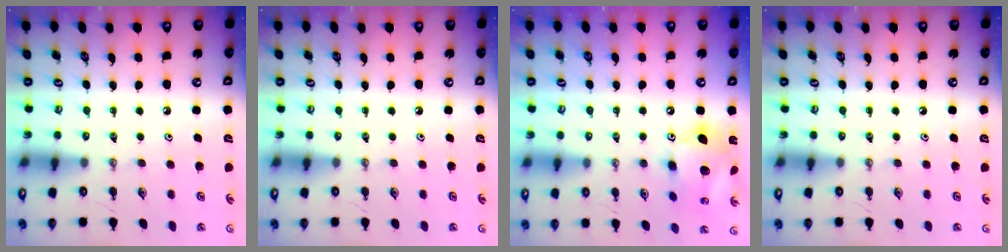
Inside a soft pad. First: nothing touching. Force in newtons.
{"total": 0.0}
{"total": 13.4, "press": 13.4, "slide": 0.6}
{"total": 0.0}